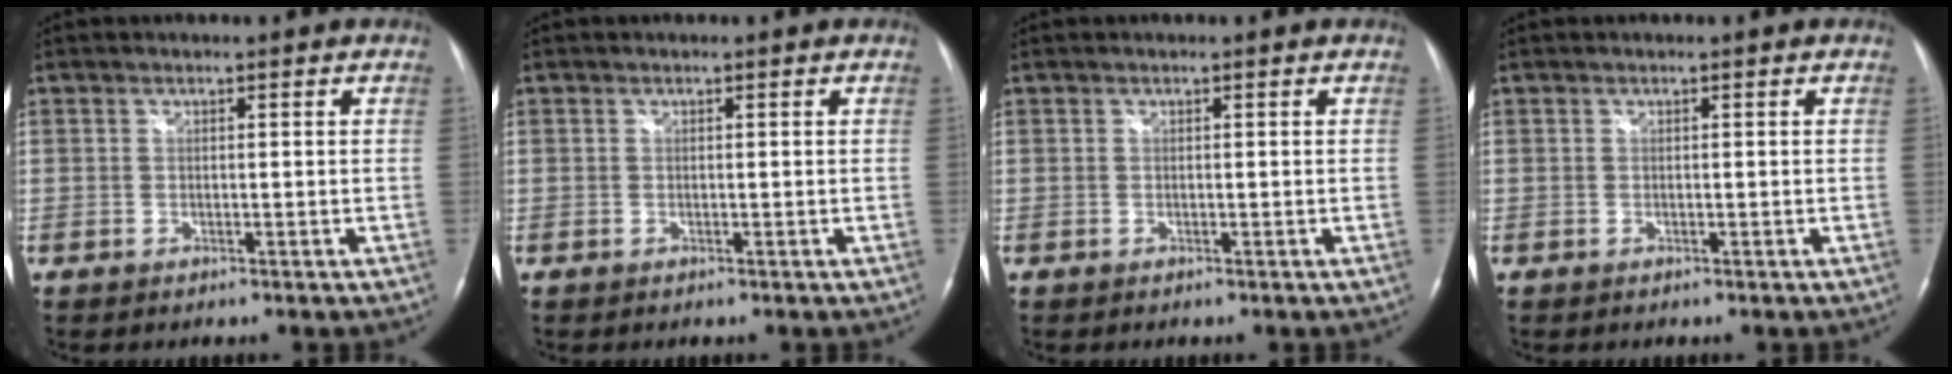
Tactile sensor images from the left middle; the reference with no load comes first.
{"total": 0.0}
{"total": 0.0}
{"total": 0.0}